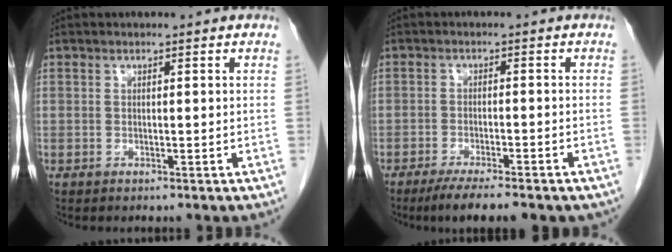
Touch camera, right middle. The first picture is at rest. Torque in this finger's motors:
{"motor_torque": [1.11, -1.03, 0.14, 0.07]}